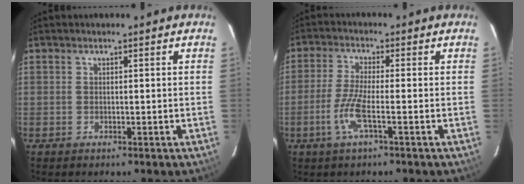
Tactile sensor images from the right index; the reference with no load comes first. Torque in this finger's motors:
{"motor_torque": [0.05, -0.09, 0.10, 0.04]}